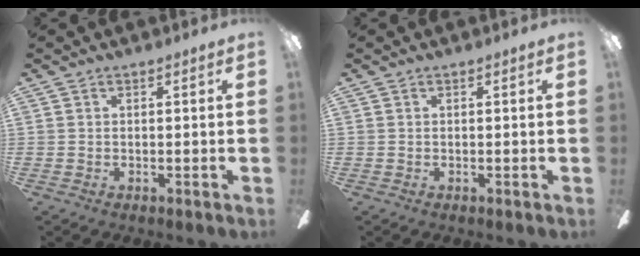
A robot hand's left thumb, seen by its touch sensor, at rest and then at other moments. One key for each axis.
{"total": 0.0}